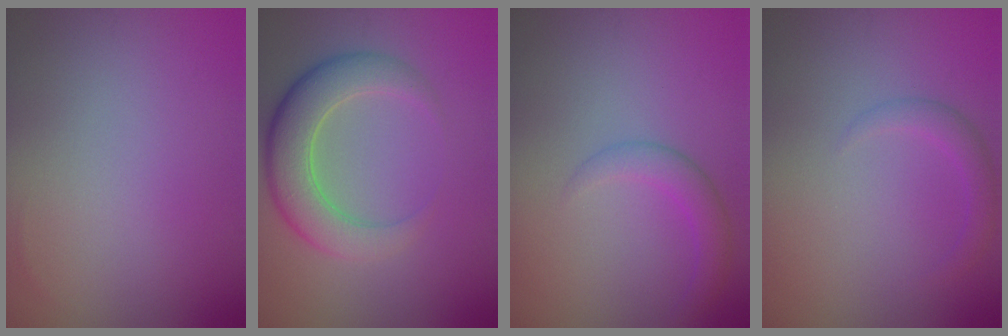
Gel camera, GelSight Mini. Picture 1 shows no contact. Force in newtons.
{"total": 5.4, "press": 5.4, "slide": 0.3}
{"total": 2.2, "press": 2.2, "slide": 0.0}
{"total": 1.6, "press": 1.6, "slide": 0.1}